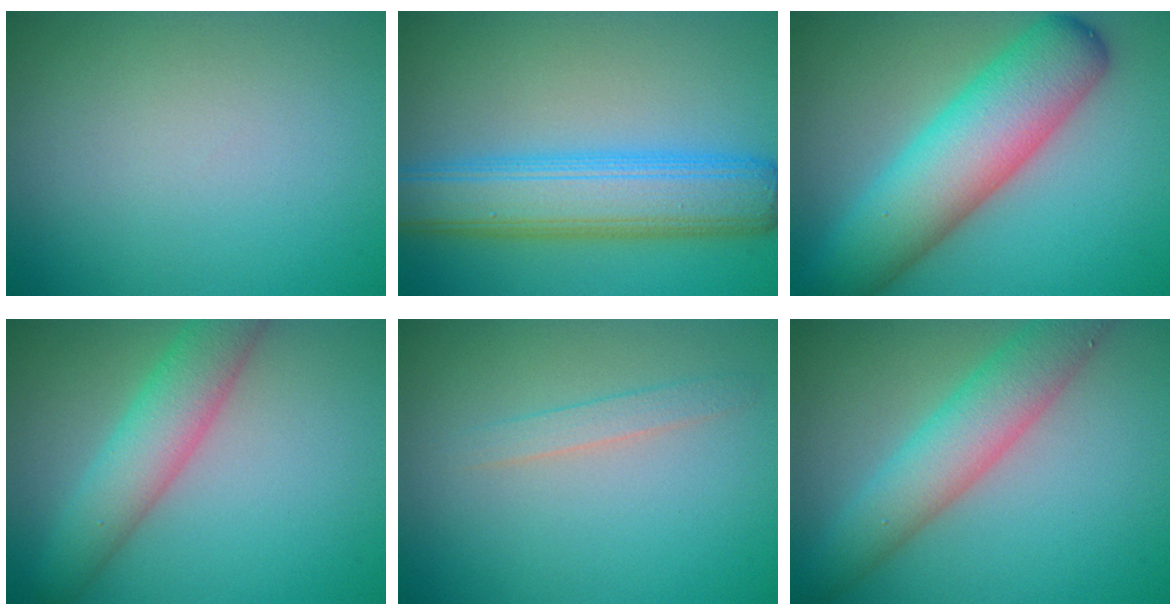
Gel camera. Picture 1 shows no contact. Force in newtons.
{"total": 7.8, "press": 7.8, "slide": 0.1}
{"total": 9.5, "press": 9.5, "slide": 0.2}
{"total": 5.2, "press": 5.2, "slide": 0.2}
{"total": 1.4, "press": 1.4, "slide": 0.1}
{"total": 5.6, "press": 5.6, "slide": 0.1}